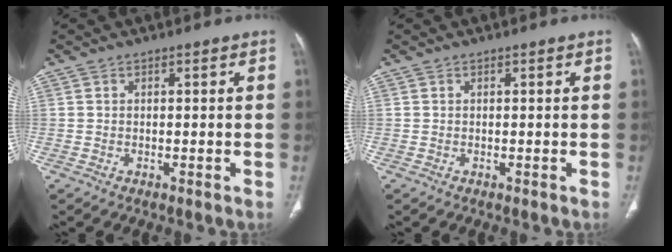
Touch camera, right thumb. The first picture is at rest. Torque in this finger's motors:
{"motor_torque": [0.00, 0.00, -0.13, 0.13, 0.00]}